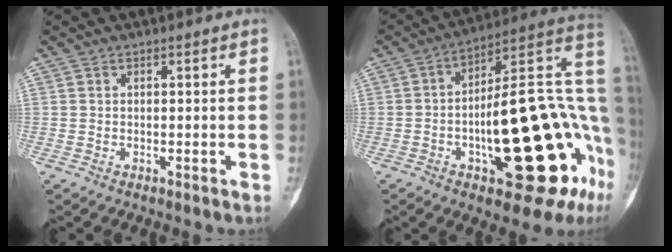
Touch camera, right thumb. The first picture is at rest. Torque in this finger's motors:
{"motor_torque": [2.67, 2.33, 1.55, -1.23, 0.62]}